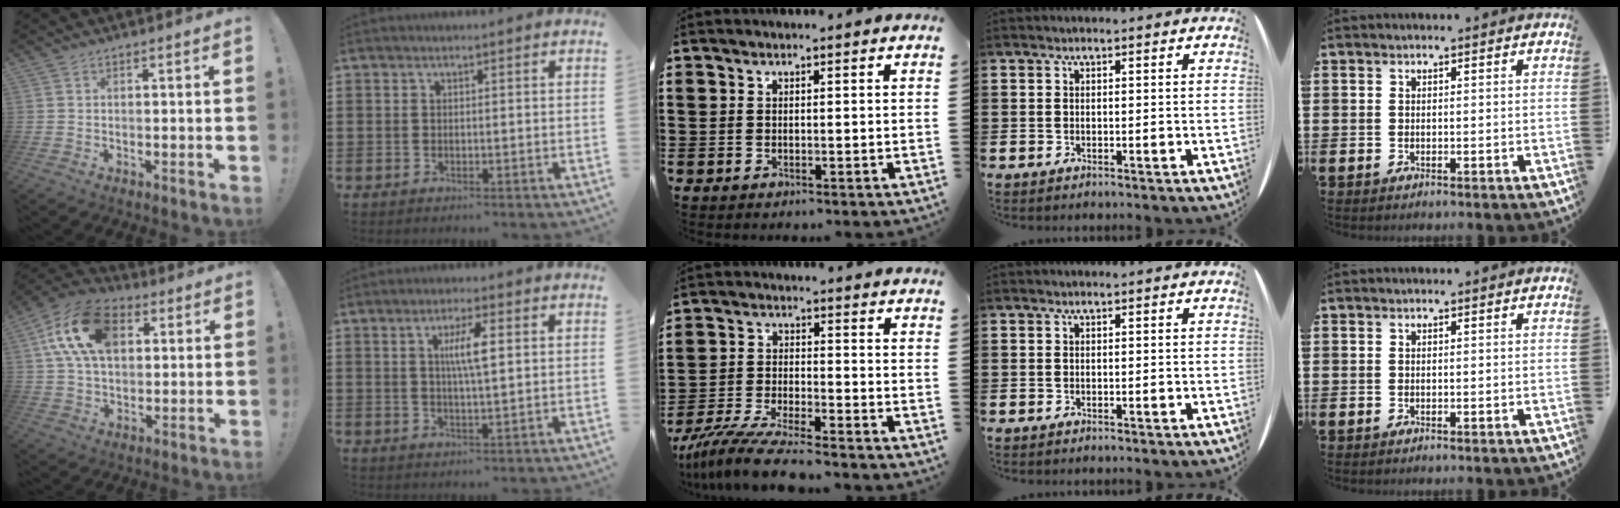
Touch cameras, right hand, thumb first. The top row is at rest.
{"thumb": {"total": 17.7, "force": [5.4, 11.7, 12.1], "torque": [-0.221, 0.000, 0.099]}, "index": {"total": 4.9, "force": [1.0, 0.8, 4.7], "torque": [-0.093, 0.005, 0.013]}, "middle": {"total": 7.7, "force": [-7.0, 0.2, 3.3], "torque": [-0.078, -0.008, -0.138]}}